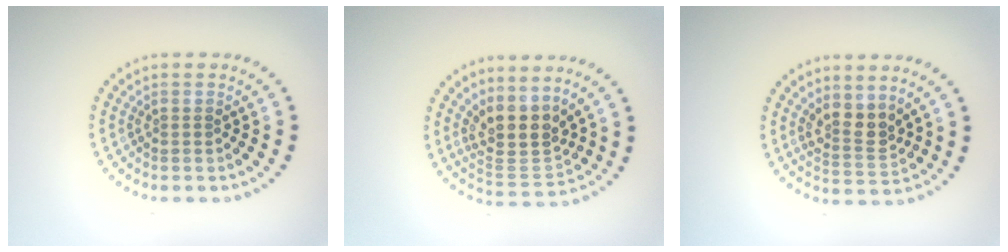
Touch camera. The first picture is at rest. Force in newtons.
{"total": 4.2, "press": 3.6, "slide": 2.2}
{"total": 2.7, "press": 2.4, "slide": 1.3}